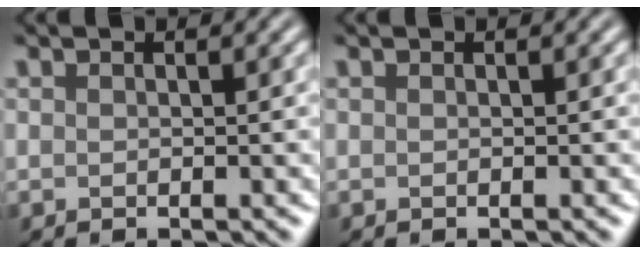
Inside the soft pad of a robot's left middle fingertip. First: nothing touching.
{"total": 0.0}